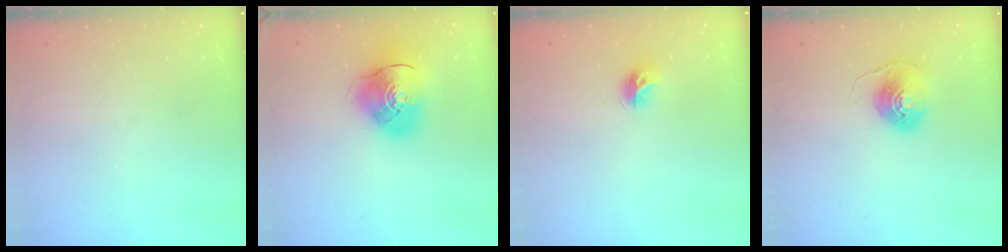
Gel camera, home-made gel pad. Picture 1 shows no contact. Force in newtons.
{"total": 12.7, "press": 12.6, "slide": 1.8}
{"total": 6.8, "press": 6.8, "slide": 0.4}
{"total": 8.5, "press": 8.4, "slide": 0.4}